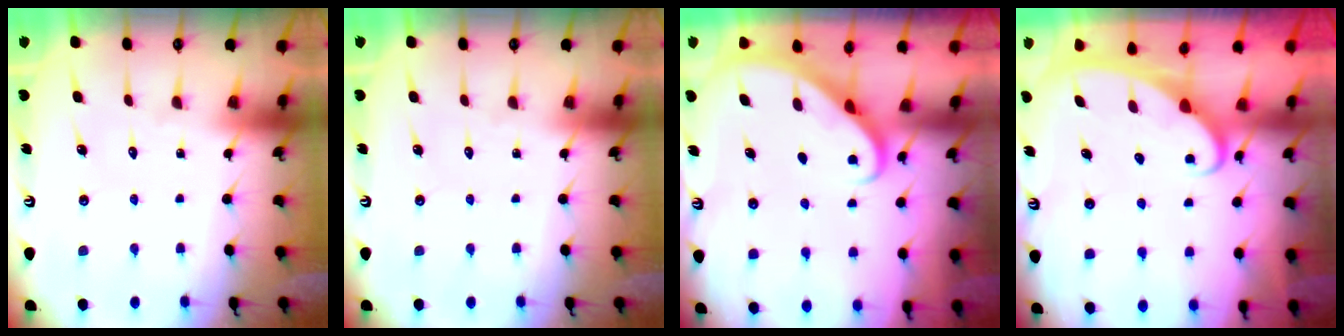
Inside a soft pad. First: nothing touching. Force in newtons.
{"total": 0.0}
{"total": 2.8, "press": 2.8, "slide": 0.2}
{"total": 2.6, "press": 2.6, "slide": 0.3}